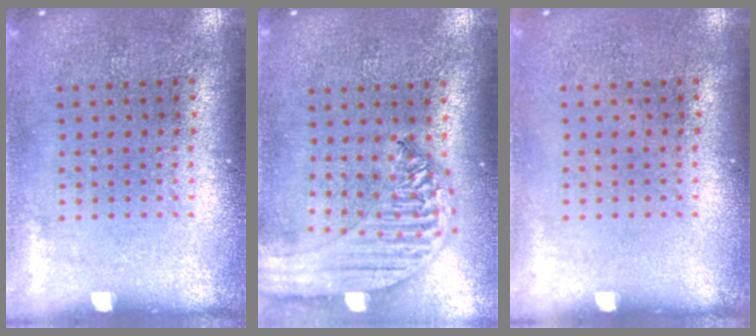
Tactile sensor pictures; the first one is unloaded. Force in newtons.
{"total": 2.2, "press": 2.0, "slide": 0.9}
{"total": 0.0}